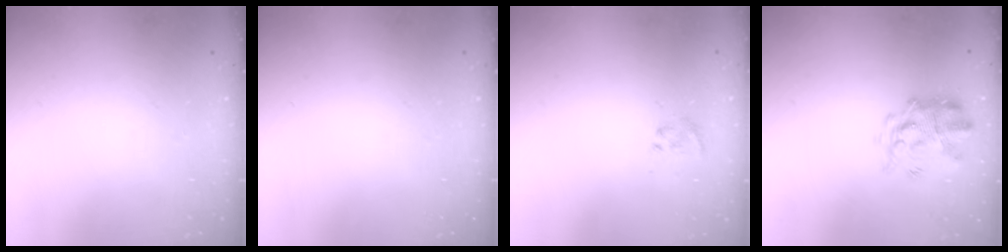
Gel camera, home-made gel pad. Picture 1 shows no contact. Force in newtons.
{"total": 0.0}
{"total": 2.5, "press": 2.4, "slide": 0.8}
{"total": 4.6, "press": 4.5, "slide": 1.0}